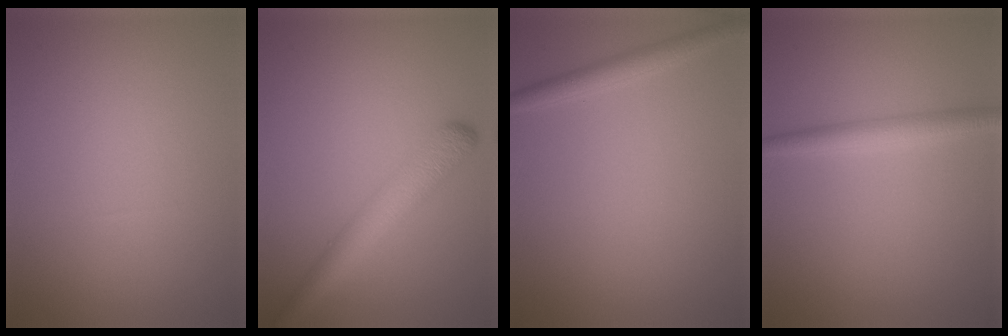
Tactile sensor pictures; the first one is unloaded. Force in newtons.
{"total": 4.4, "press": 4.4, "slide": 0.1}
{"total": 1.8, "press": 1.8, "slide": 0.1}
{"total": 2.4, "press": 2.4, "slide": 0.1}